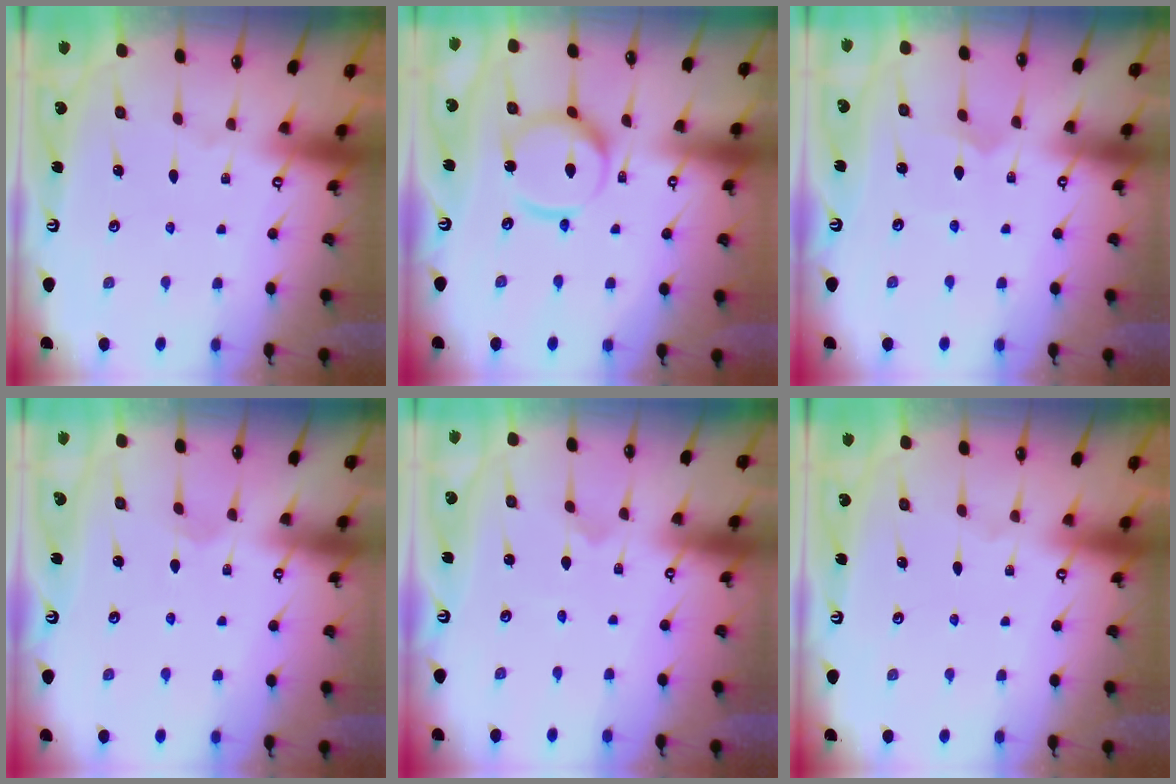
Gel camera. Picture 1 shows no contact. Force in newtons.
{"total": 12.8, "press": 12.7, "slide": 1.4}
{"total": 2.6, "press": 2.6, "slide": 0.2}
{"total": 2.1, "press": 2.1, "slide": 0.3}
{"total": 0.0}
{"total": 0.0}